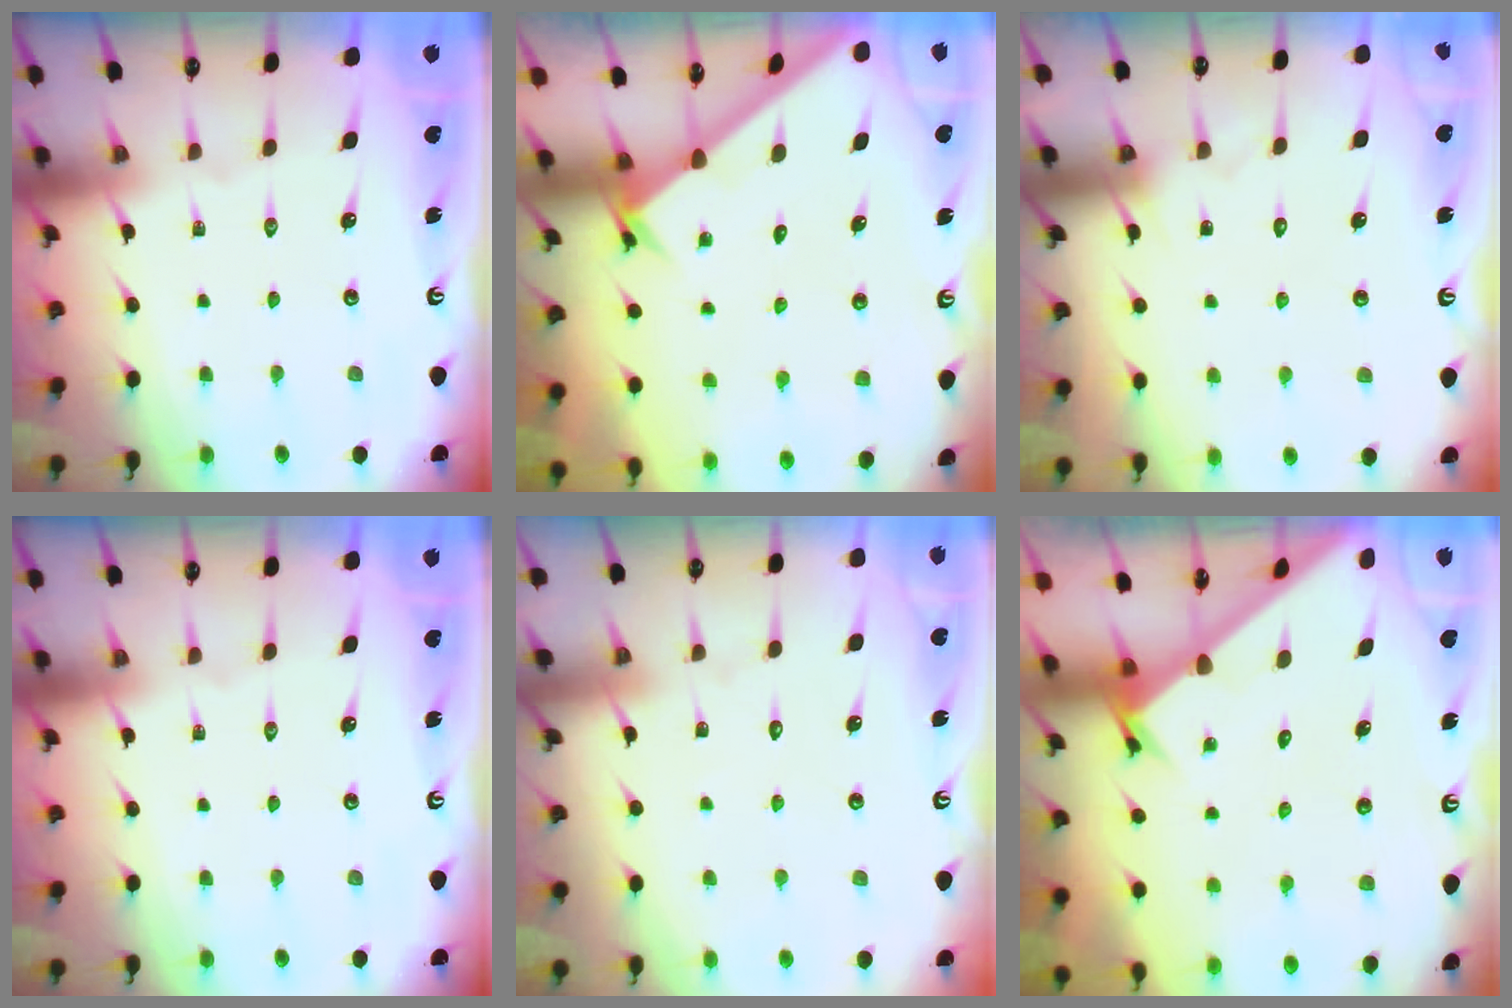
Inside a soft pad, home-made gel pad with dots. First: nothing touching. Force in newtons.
{"total": 2.1, "press": 2.1, "slide": 0.2}
{"total": 5.6, "press": 5.5, "slide": 0.4}
{"total": 0.0}
{"total": 2.8, "press": 2.8, "slide": 0.3}
{"total": 2.8, "press": 2.8, "slide": 0.3}